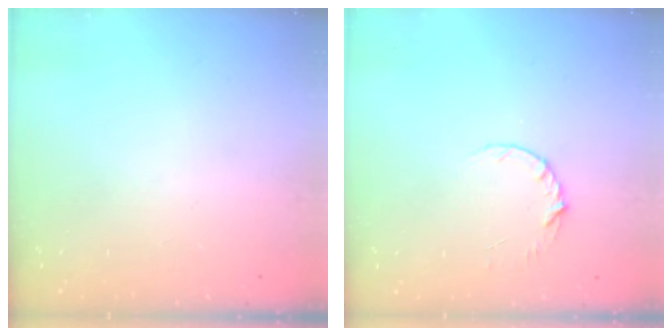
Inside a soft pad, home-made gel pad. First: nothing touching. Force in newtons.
{"total": 4.8, "press": 4.8, "slide": 0.5}